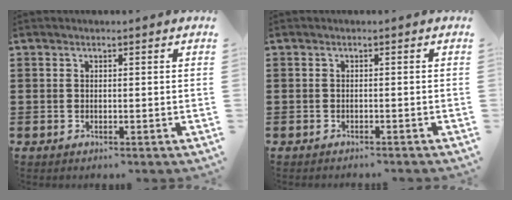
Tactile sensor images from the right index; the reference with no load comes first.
{"total": 0.7, "force": [-0.7, 0.0, 0.1], "torque": [-0.003, -0.002, -0.013]}